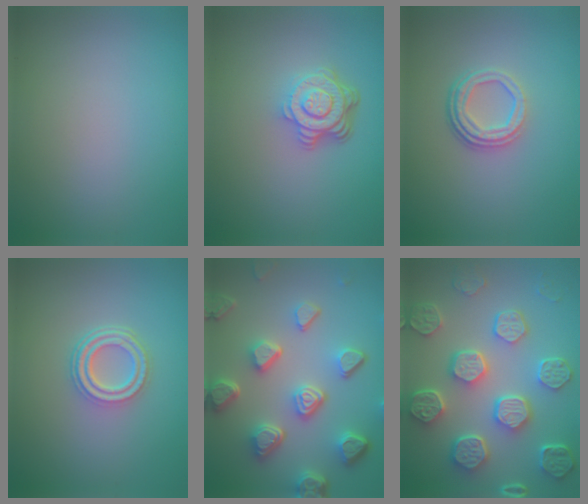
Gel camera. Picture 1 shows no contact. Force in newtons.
{"total": 4.9, "press": 3.4, "slide": 3.5}
{"total": 3.5, "press": 2.6, "slide": 2.4}
{"total": 3.9, "press": 3.0, "slide": 2.5}
{"total": 7.5, "press": 5.7, "slide": 4.9}
{"total": 8.3, "press": 6.5, "slide": 5.2}